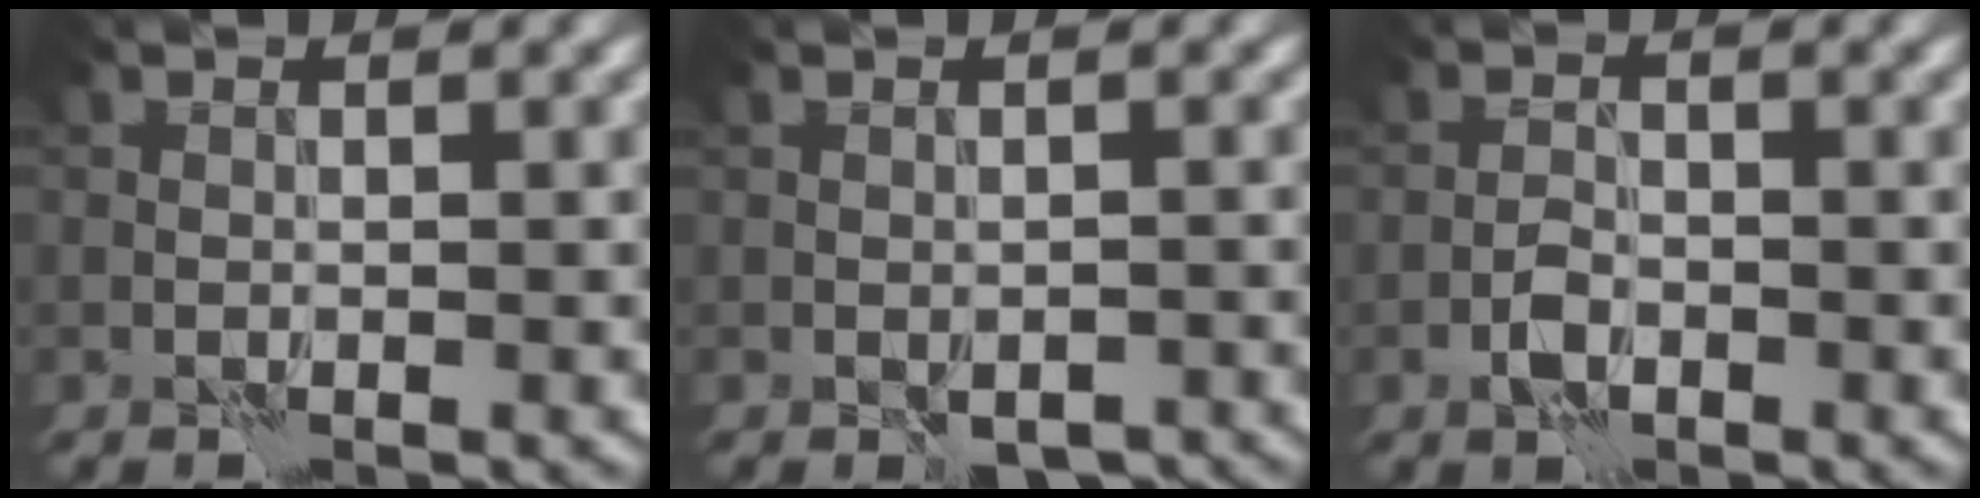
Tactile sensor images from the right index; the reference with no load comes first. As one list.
[{"total": 3.2, "force": [-2.3, 1.6, 1.6], "torque": [-0.024, -0.003, -0.029]}, {"total": 2.0, "force": [-1.1, 1.1, 1.3], "torque": [-0.021, 0.006, -0.024]}]